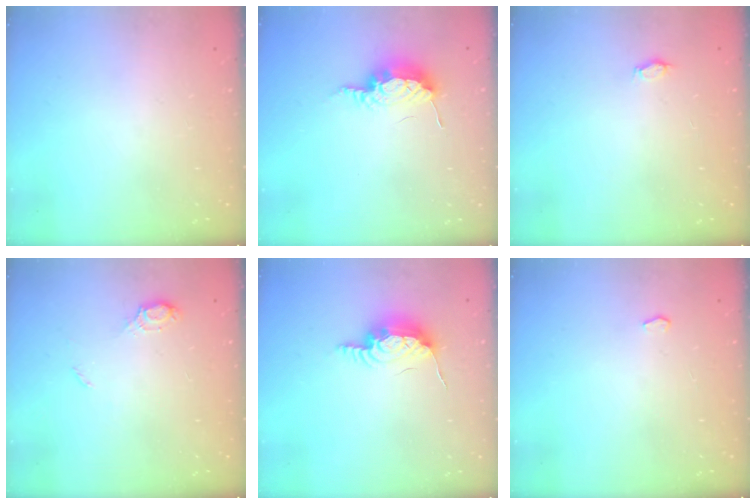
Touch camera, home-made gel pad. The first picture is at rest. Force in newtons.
{"total": 8.2, "press": 8.2, "slide": 0.8}
{"total": 2.7, "press": 2.5, "slide": 1.1}
{"total": 6.3, "press": 6.3, "slide": 0.7}
{"total": 10.3, "press": 10.1, "slide": 1.8}
{"total": 2.0, "press": 1.9, "slide": 0.3}